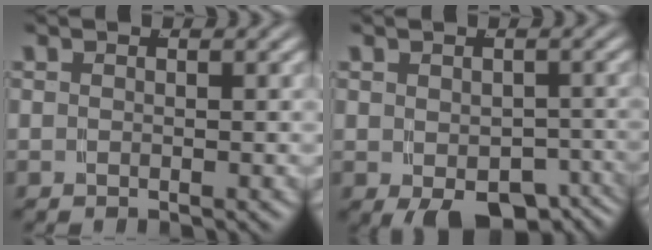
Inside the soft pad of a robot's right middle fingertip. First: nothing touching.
{"total": 7.8, "force": [-5.7, 3.7, 3.8], "torque": [-0.057, -0.035, -0.073]}